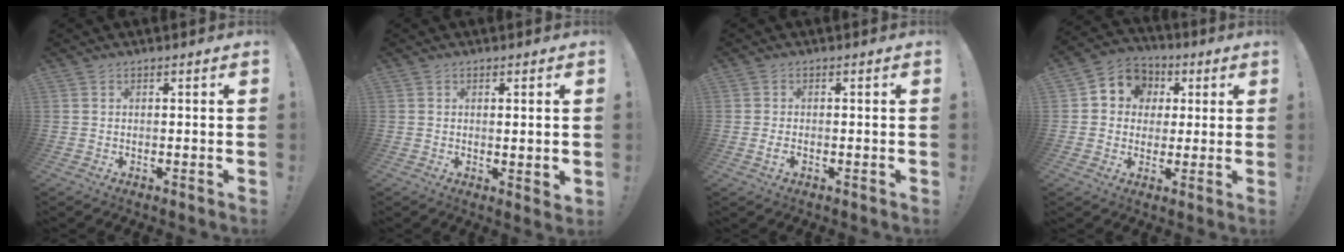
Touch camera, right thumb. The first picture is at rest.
{"total": 2.2, "force": [0.9, 0.2, 2.0], "torque": [-0.025, -0.006, 0.014]}
{"total": 1.7, "force": [-0.9, 0.9, 1.2], "torque": [-0.026, 0.006, -0.014]}
{"total": 8.7, "force": [1.6, 8.1, 2.9], "torque": [-0.039, -0.001, 0.036]}